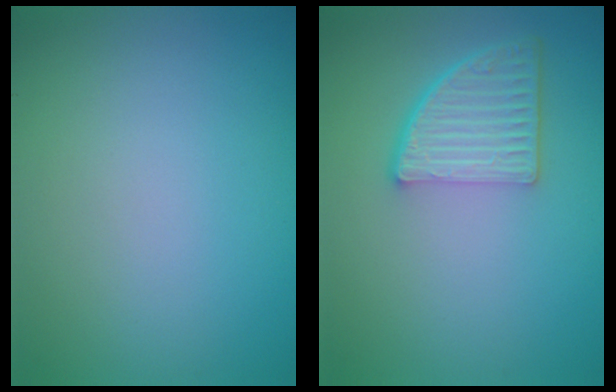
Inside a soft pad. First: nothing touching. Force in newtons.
{"total": 5.1, "press": 3.8, "slide": 3.5}